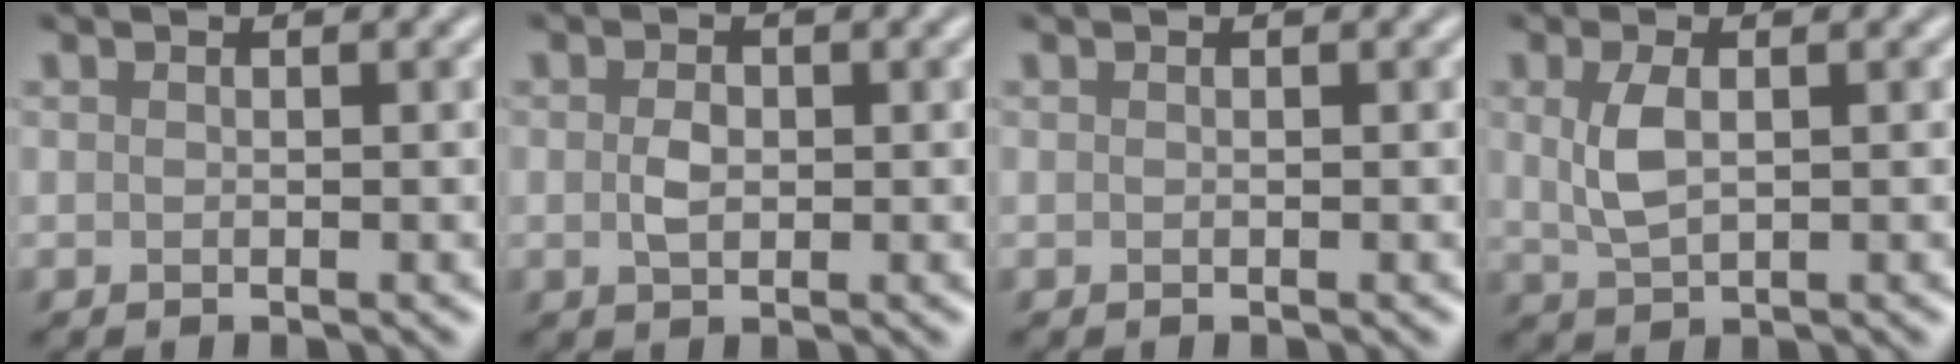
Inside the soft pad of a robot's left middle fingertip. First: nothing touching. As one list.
[{"total": 1.7, "force": [0.0, 1.1, 1.2], "torque": [-0.025, -0.001, -0.001]}, {"total": 0.0}, {"total": 2.9, "force": [0.6, 1.4, 2.5], "torque": [-0.062, 0.000, 0.014]}]